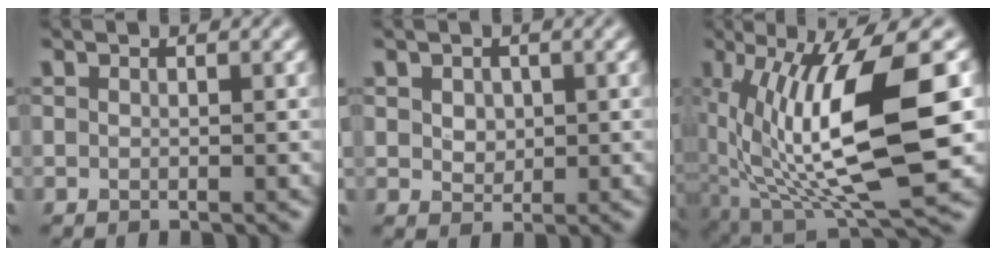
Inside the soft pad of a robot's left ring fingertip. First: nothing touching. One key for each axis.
{"total": 1.8, "fx": 0.5, "fy": 1.5, "fz": 0.9, "tx": -0.020, "ty": -0.001, "tz": 0.011}
{"total": 12.1, "fx": 0.8, "fy": 4.0, "fz": 11.3, "tx": -0.211, "ty": -0.019, "tz": 0.022}